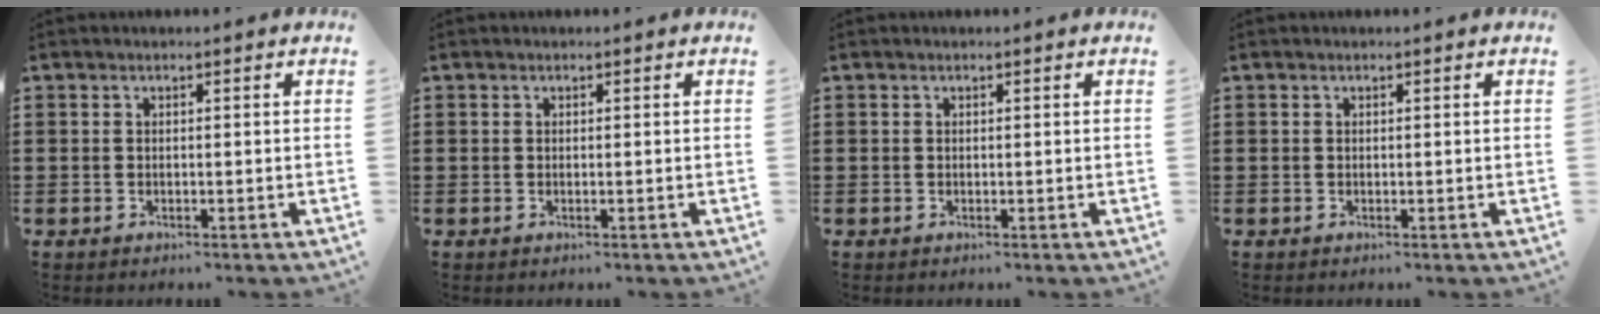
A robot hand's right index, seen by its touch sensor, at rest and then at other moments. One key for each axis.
{"total": 0.0}
{"total": 0.0}
{"total": 0.0}